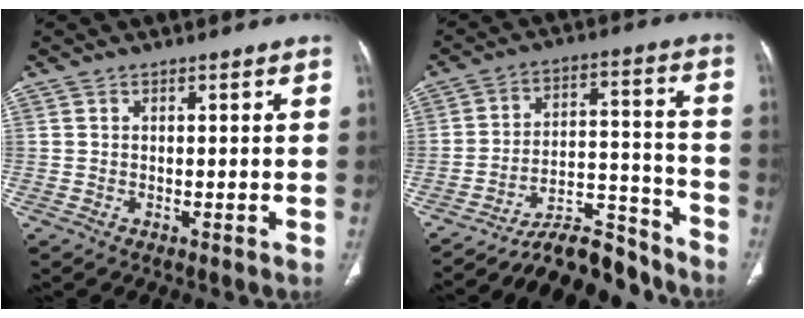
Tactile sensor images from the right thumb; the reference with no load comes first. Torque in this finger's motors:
{"motor_torque": [4.40, 0.61, 0.46, -1.71, 0.04]}